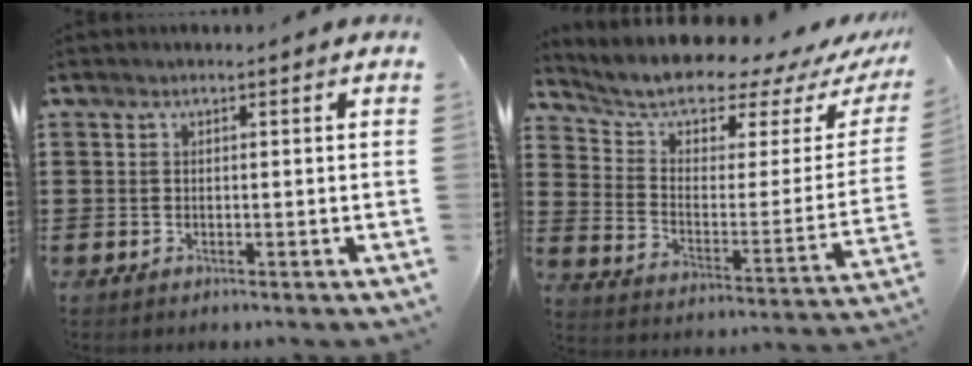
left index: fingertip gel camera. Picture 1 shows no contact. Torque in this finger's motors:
{"motor_torque": [1.00, -1.14, 0.76, 0.07]}